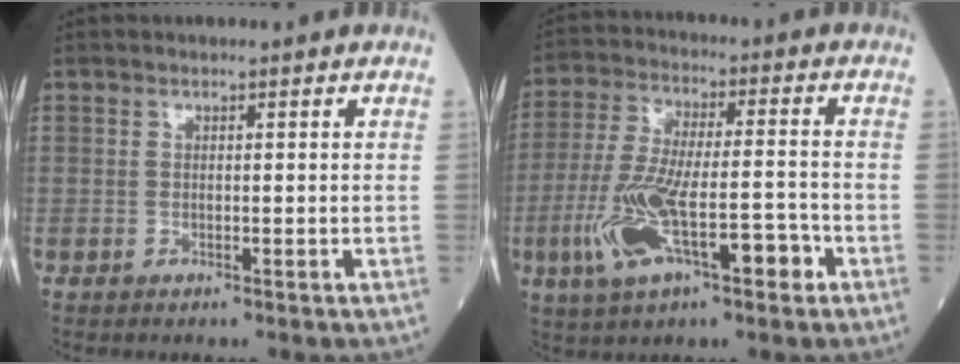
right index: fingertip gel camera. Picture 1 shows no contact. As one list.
[{"total": 13.6, "force": [-5.1, 3.9, 12.0], "torque": [-0.236, 0.001, -0.086]}]